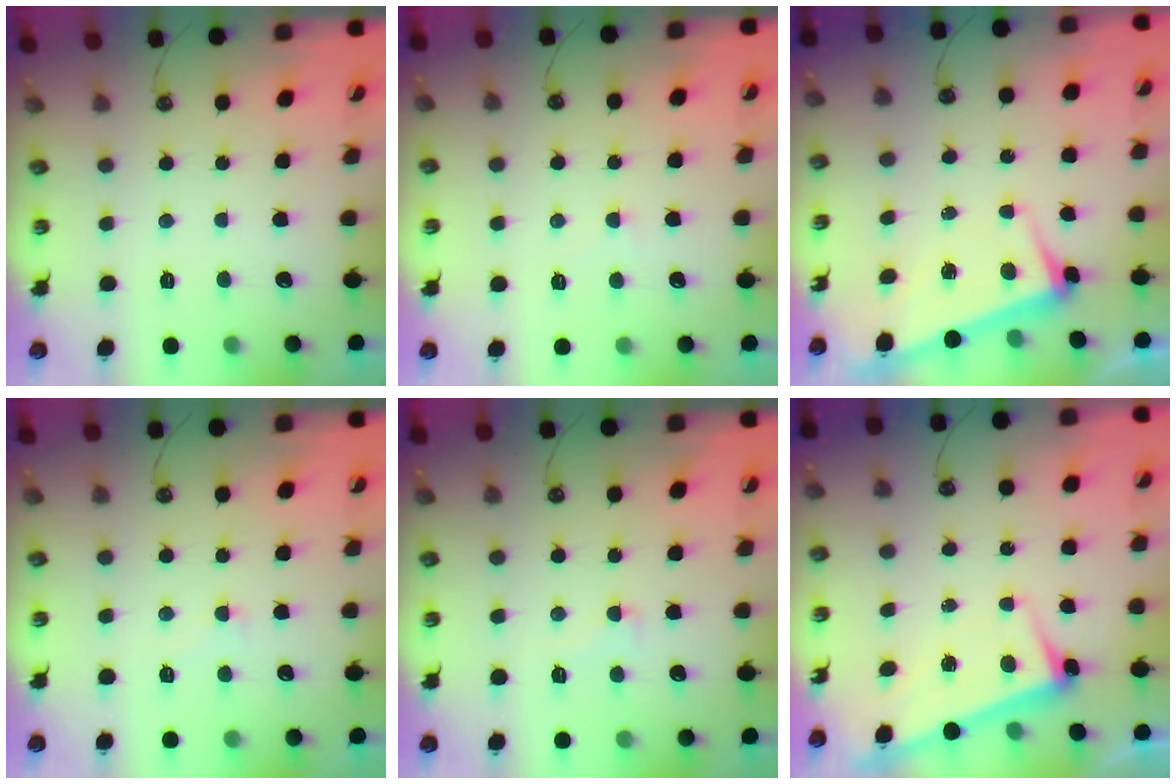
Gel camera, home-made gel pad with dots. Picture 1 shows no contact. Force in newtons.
{"total": 4.2, "press": 4.2, "slide": 0.3}
{"total": 3.3, "press": 3.1, "slide": 1.1}
{"total": 1.5, "press": 1.2, "slide": 0.8}
{"total": 2.3, "press": 2.1, "slide": 0.9}
{"total": 2.6, "press": 2.5, "slide": 0.7}